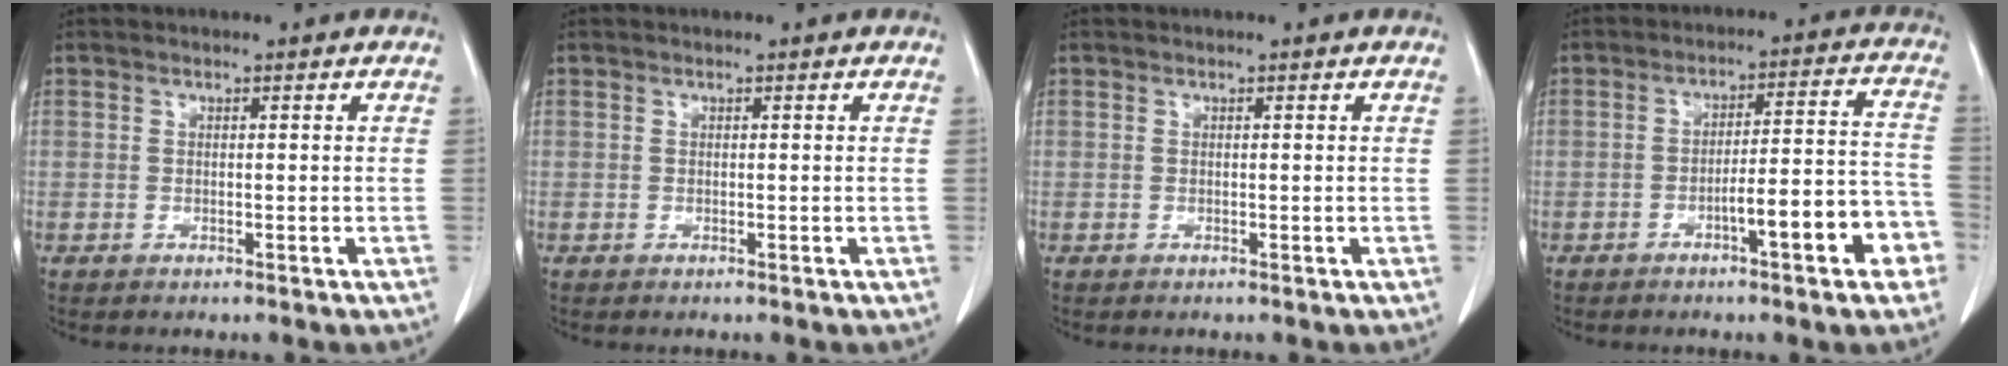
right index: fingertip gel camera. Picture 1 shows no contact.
{"total": 0.0}
{"total": 0.0}
{"total": 10.3, "force": [-4.7, 1.6, 9.0], "torque": [-0.115, 0.032, -0.059]}